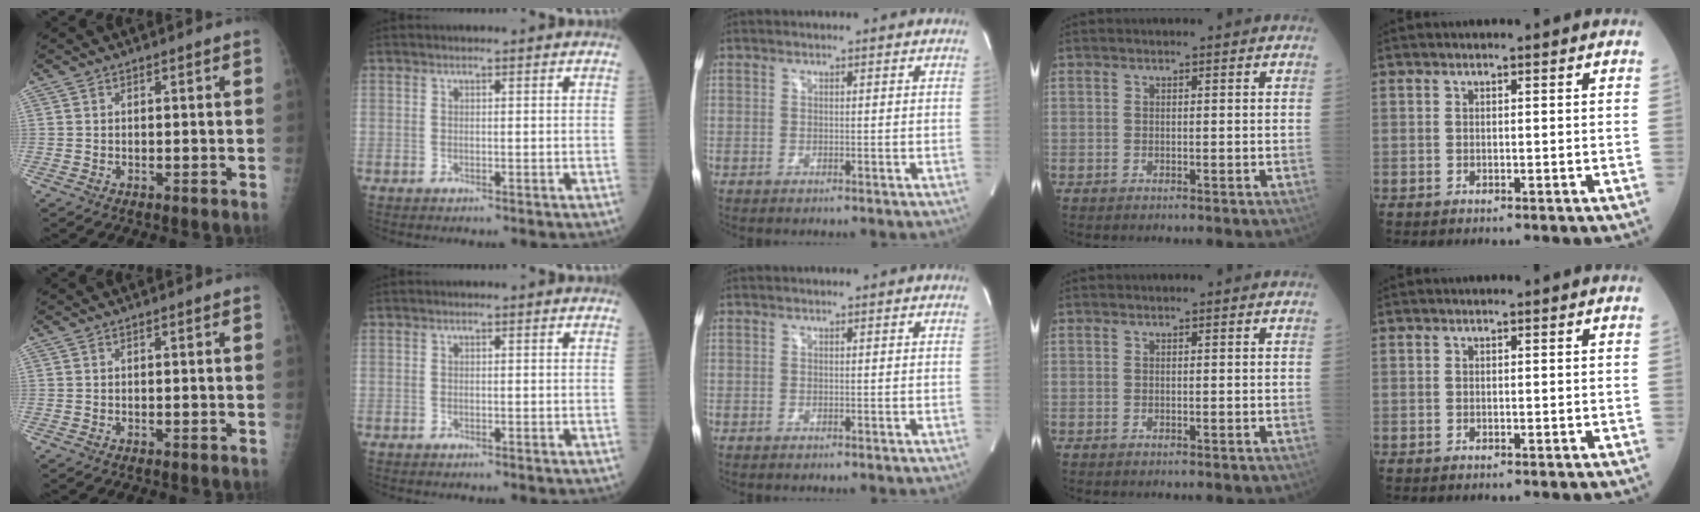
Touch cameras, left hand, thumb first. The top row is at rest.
{}